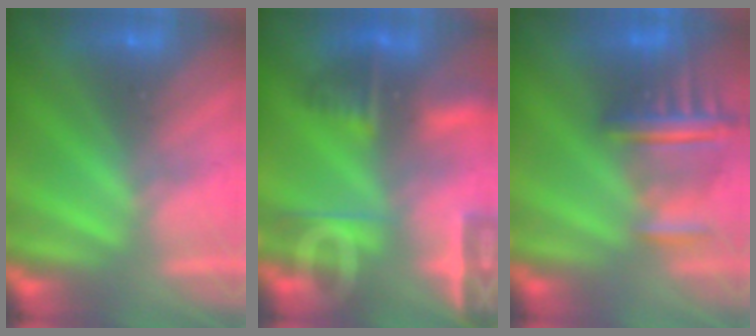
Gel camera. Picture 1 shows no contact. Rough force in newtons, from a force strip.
{"total": 10.8}
{"total": 9.6}